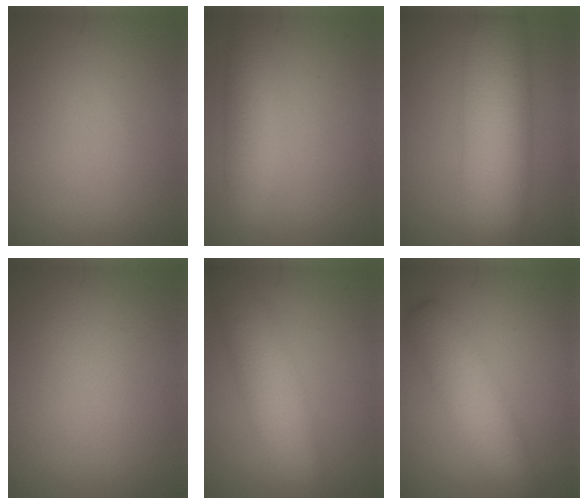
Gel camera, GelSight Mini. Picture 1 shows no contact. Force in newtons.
{"total": 3.4, "press": 3.4, "slide": 0.2}
{"total": 9.9, "press": 9.9, "slide": 0.4}
{"total": 0.0}
{"total": 5.7, "press": 5.7, "slide": 0.3}
{"total": 4.7, "press": 4.7, "slide": 0.2}